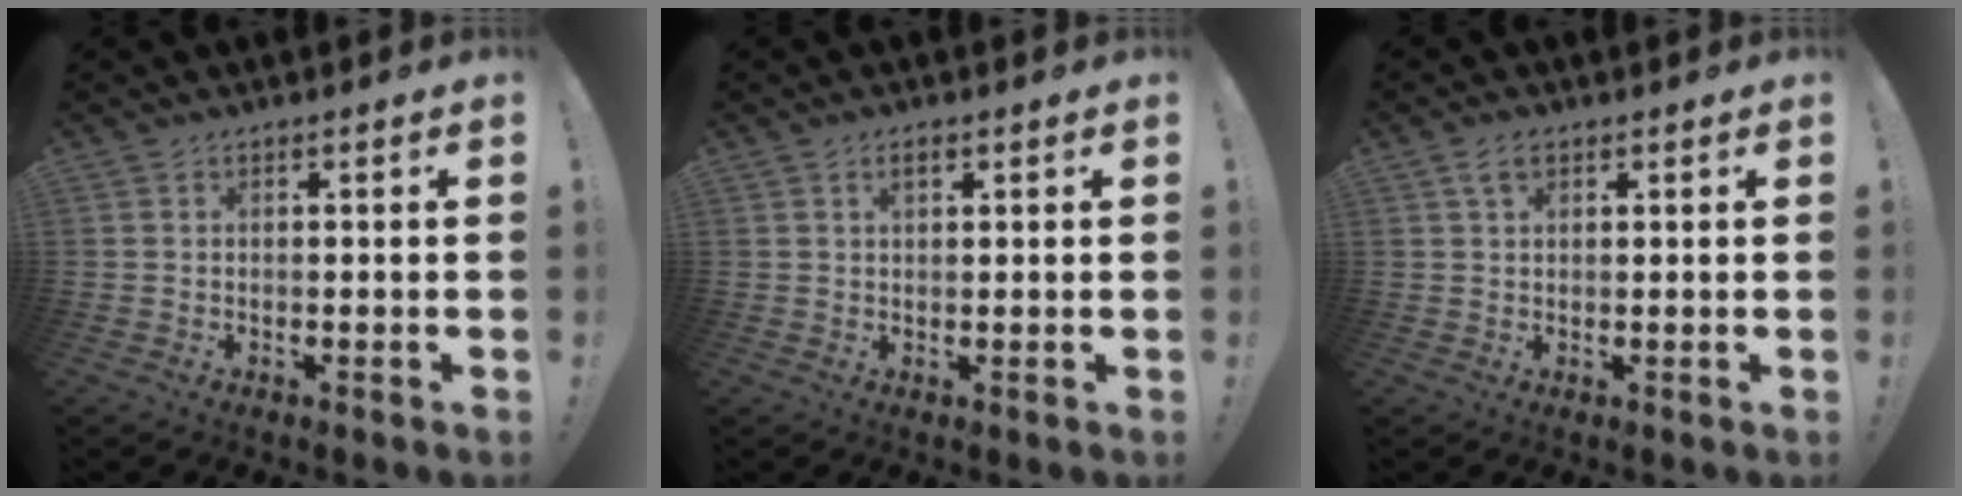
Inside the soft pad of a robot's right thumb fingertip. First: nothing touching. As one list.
[{"total": 2.0, "force": [0.9, 0.9, 1.5], "torque": [-0.022, 0.000, 0.014]}, {"total": 3.5, "force": [1.9, 2.1, 2.1], "torque": [-0.031, -0.001, 0.033]}]